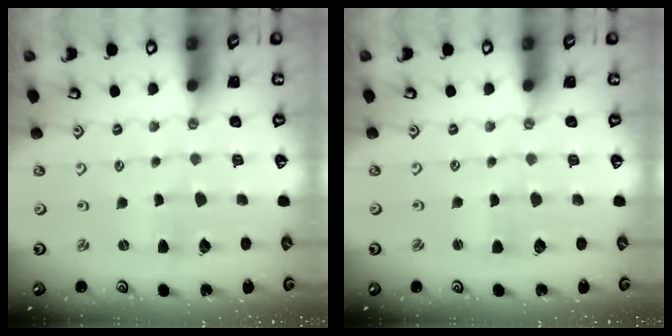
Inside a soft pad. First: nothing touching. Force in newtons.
{"total": 0.9, "press": 0.9, "slide": 0.1}